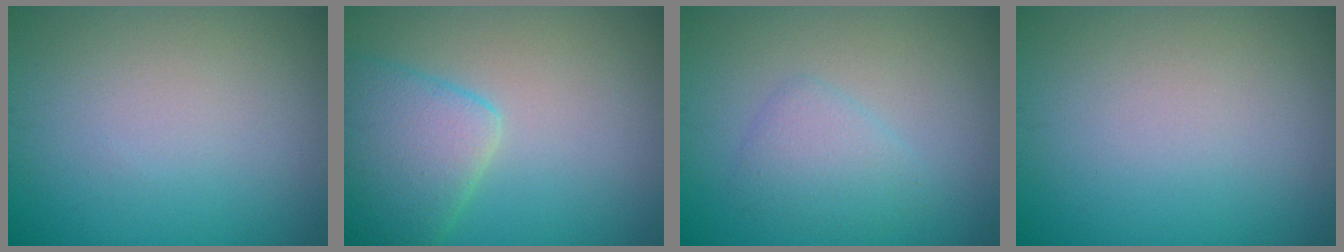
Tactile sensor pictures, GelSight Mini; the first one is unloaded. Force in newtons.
{"total": 5.2, "press": 5.2, "slide": 0.3}
{"total": 2.3, "press": 2.3, "slide": 0.1}
{"total": 0.0}